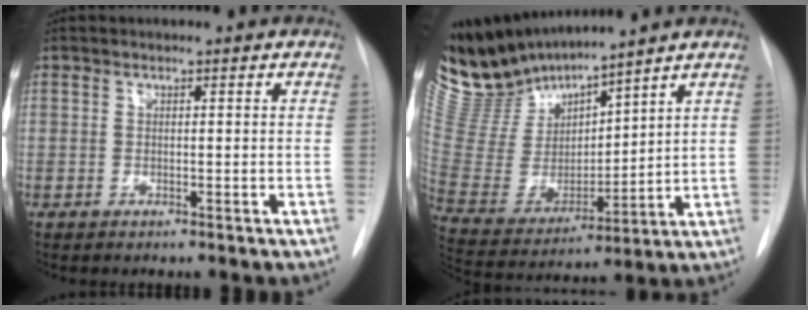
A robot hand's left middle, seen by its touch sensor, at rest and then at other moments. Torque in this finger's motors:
{"motor_torque": [0.81, -0.93, 0.14, -0.07]}